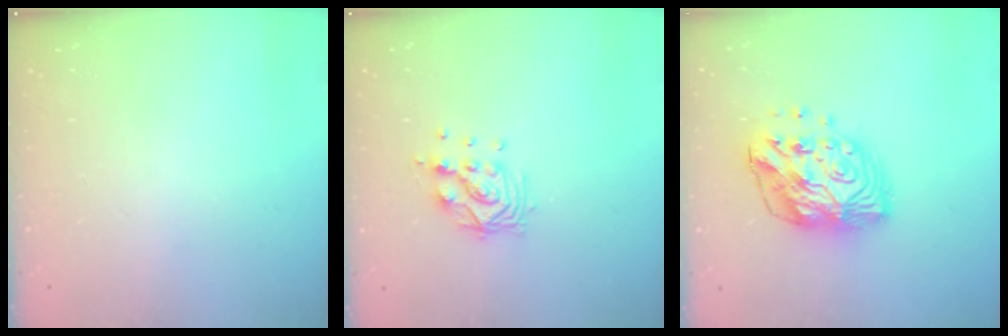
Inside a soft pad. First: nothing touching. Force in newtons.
{"total": 9.8, "press": 9.8, "slide": 0.7}
{"total": 13.7, "press": 13.6, "slide": 1.2}